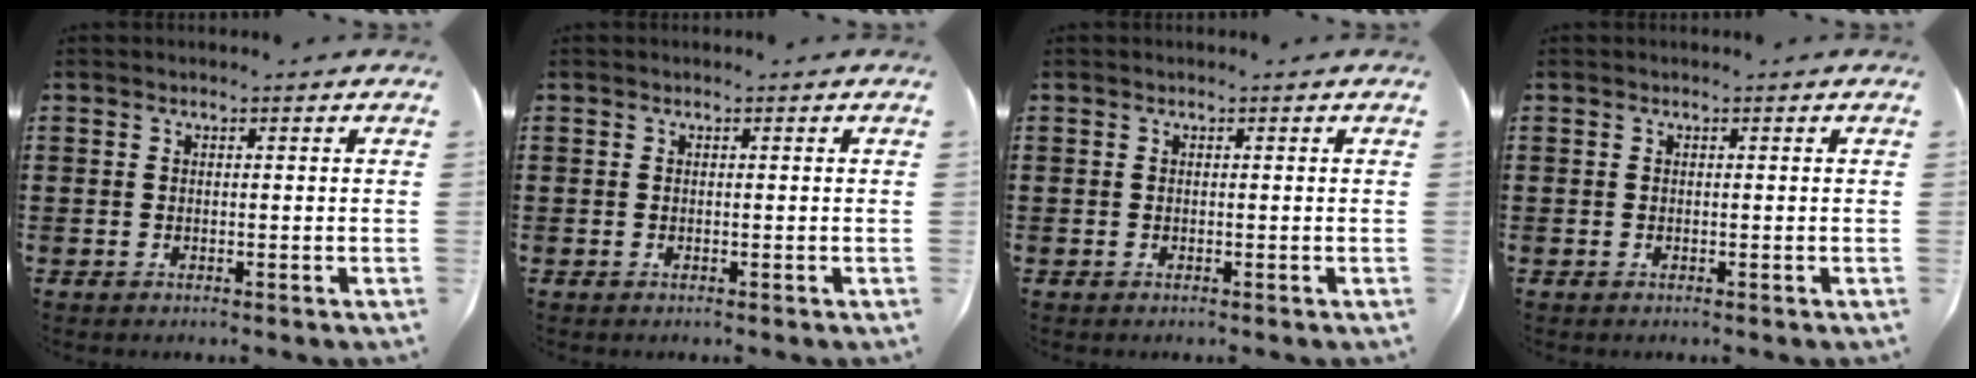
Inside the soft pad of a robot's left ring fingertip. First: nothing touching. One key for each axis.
{"total": 0.0}
{"total": 0.0}
{"total": 0.0}